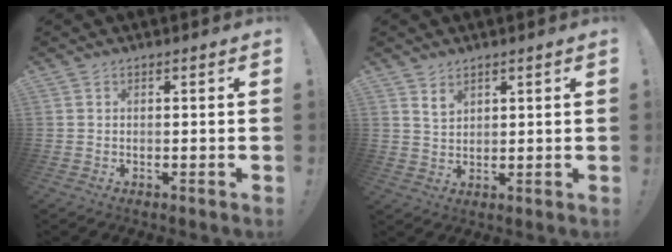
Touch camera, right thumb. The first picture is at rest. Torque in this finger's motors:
{"motor_torque": [0.06, 0.23, -0.22, 0.08, 0.00]}